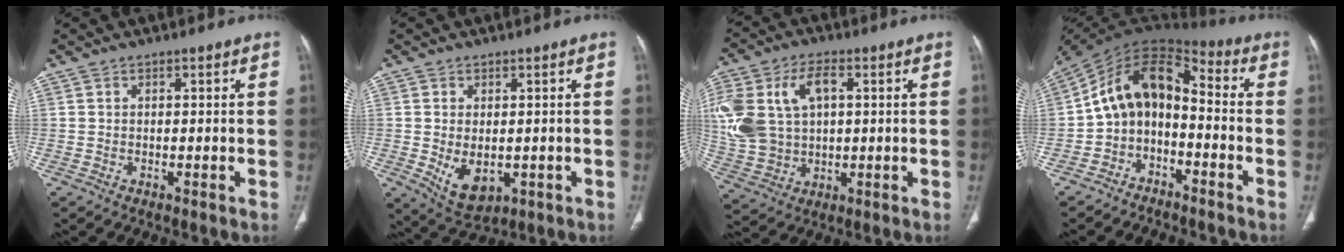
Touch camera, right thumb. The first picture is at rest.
{"total": 7.2, "force": [-1.2, 4.4, 5.5], "torque": [-0.086, -0.011, -0.002]}
{"total": 18.7, "force": [3.6, 12.6, 13.3], "torque": [-0.305, 0.015, 0.079]}
{"total": 12.5, "force": [-3.4, 8.5, 8.6], "torque": [-0.127, 0.091, -0.069]}